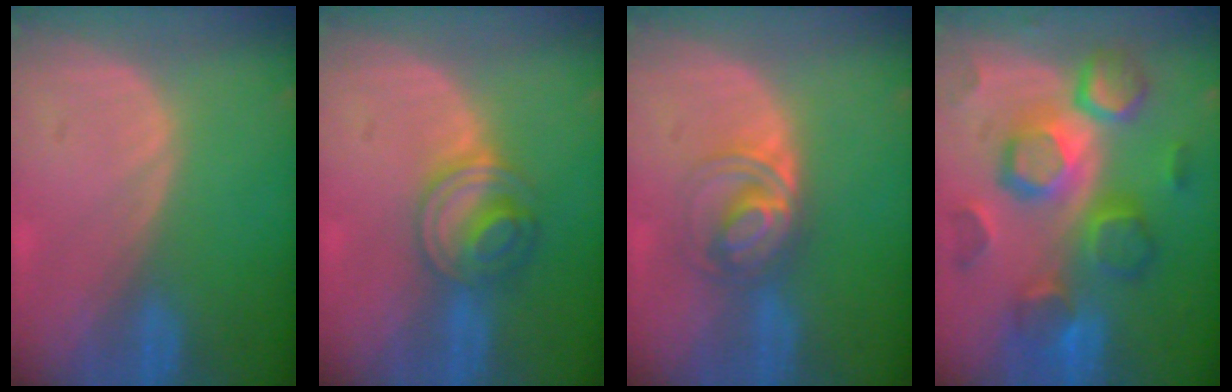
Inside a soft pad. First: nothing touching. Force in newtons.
{"total": 5.6, "press": 5.5, "slide": 1.3}
{"total": 6.0, "press": 5.6, "slide": 2.3}
{"total": 12.0, "press": 12.0, "slide": 1.2}